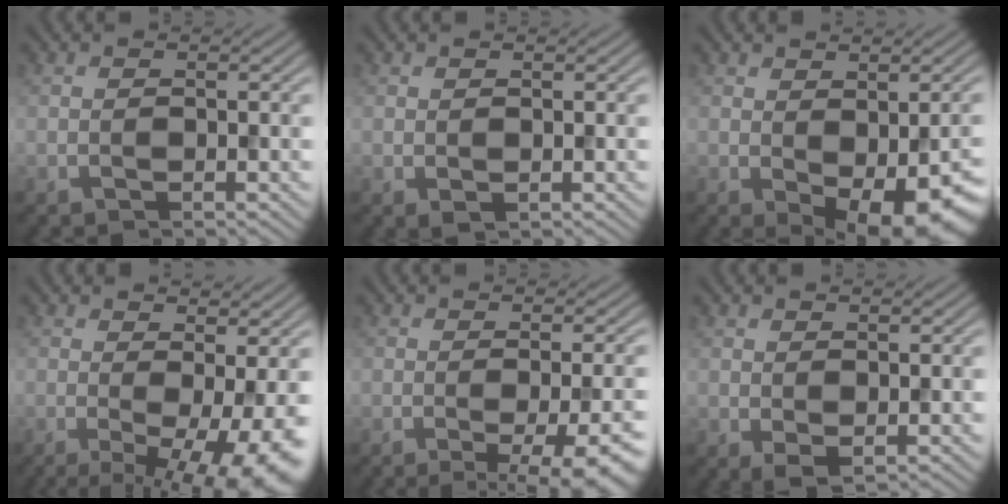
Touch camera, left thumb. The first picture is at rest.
{"total": 0.7, "force": [0.1, 0.4, 0.5], "torque": [-0.009, -0.003, 0.005]}
{"total": 8.4, "force": [-2.5, 3.9, 7.0], "torque": [-0.098, -0.024, -0.015]}
{"total": 10.5, "force": [-2.1, 2.8, 9.9], "torque": [-0.131, -0.003, -0.020]}
{"total": 9.6, "force": [-3.8, 2.5, 8.4], "torque": [-0.095, -0.004, -0.045]}
{"total": 1.5, "force": [0.3, 0.8, 1.2], "torque": [-0.026, -0.006, 0.009]}